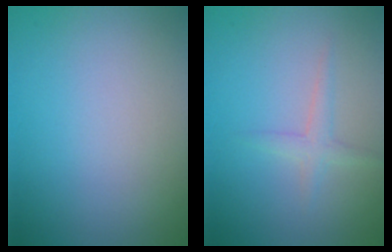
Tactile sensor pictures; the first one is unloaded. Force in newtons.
{"total": 1.5, "press": 1.5, "slide": 0.1}